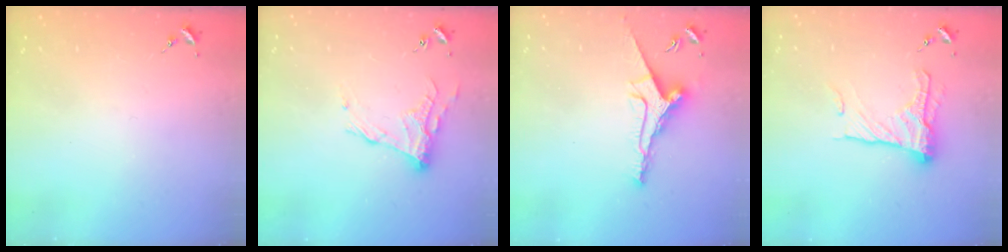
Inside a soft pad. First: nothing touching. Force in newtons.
{"total": 11.5, "press": 11.5, "slide": 0.7}
{"total": 9.6, "press": 9.6, "slide": 1.0}
{"total": 16.1, "press": 16.1, "slide": 1.1}